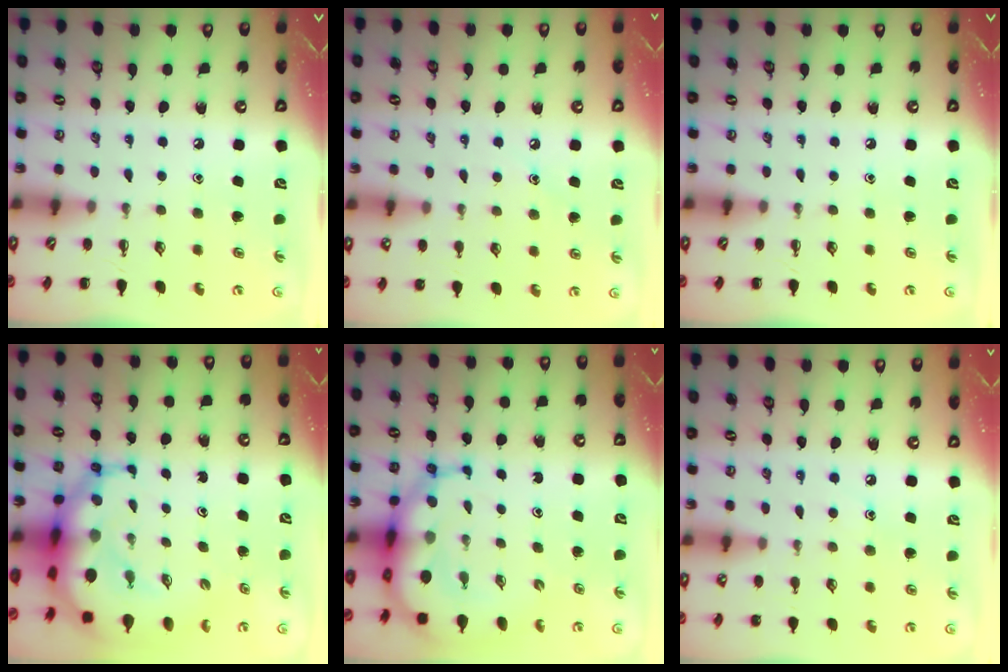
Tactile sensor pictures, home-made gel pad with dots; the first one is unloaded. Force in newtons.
{"total": 6.5, "press": 6.3, "slide": 1.6}
{"total": 0.0}
{"total": 13.0, "press": 12.6, "slide": 3.1}
{"total": 11.7, "press": 11.3, "slide": 3.2}
{"total": 7.3, "press": 7.1, "slide": 1.6}